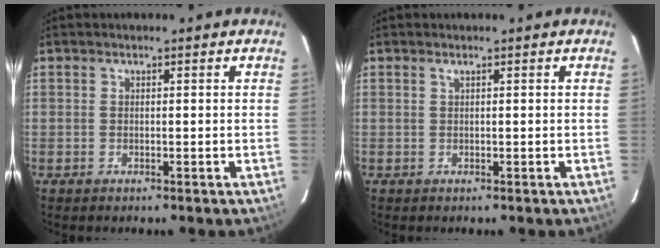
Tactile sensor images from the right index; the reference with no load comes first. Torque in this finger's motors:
{"motor_torque": [0.11, 0.00, 0.03, 0.02]}